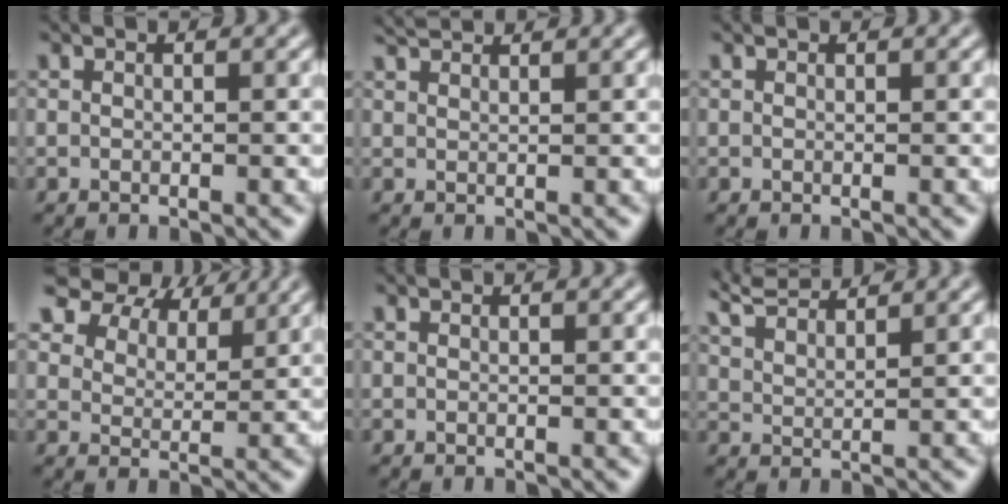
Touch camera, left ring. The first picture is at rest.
{"total": 1.8, "force": [1.8, 0.0, 0.4], "torque": [-0.007, 0.007, 0.031]}
{"total": 0.0}
{"total": 8.8, "force": [7.4, 3.7, 2.9], "torque": [-0.073, -0.009, 0.146]}
{"total": 0.0}
{"total": 4.1, "force": [3.9, 0.4, 1.2], "torque": [-0.026, 0.014, 0.072]}